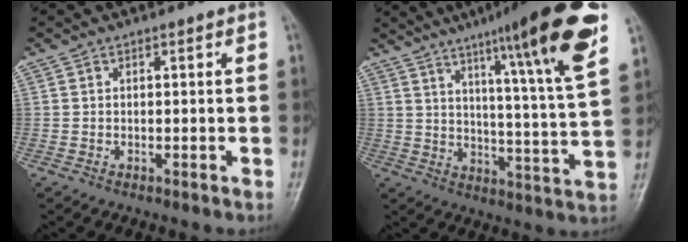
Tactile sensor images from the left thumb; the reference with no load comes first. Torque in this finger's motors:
{"motor_torque": [0.87, 0.35, 1.79, -0.98, 0.12]}